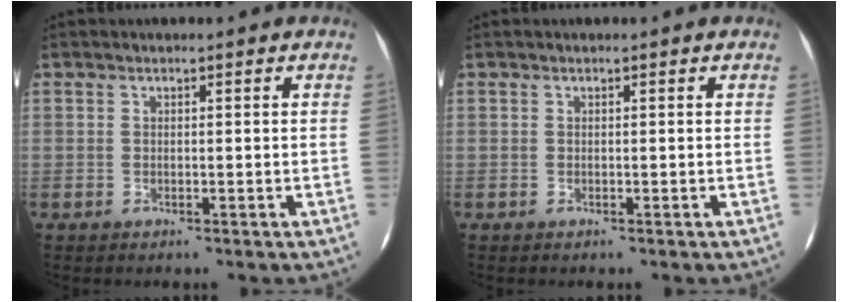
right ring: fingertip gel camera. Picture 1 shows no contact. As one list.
[{"total": 0.0}]